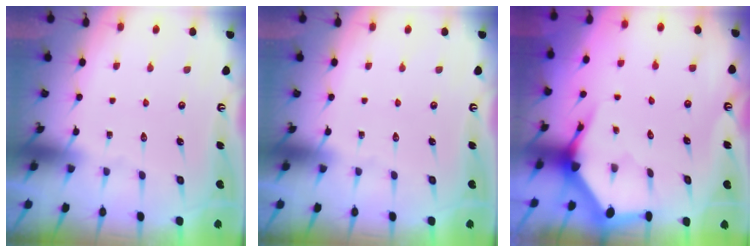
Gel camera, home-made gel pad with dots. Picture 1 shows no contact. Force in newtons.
{"total": 0.0}
{"total": 3.8, "press": 3.8, "slide": 0.5}